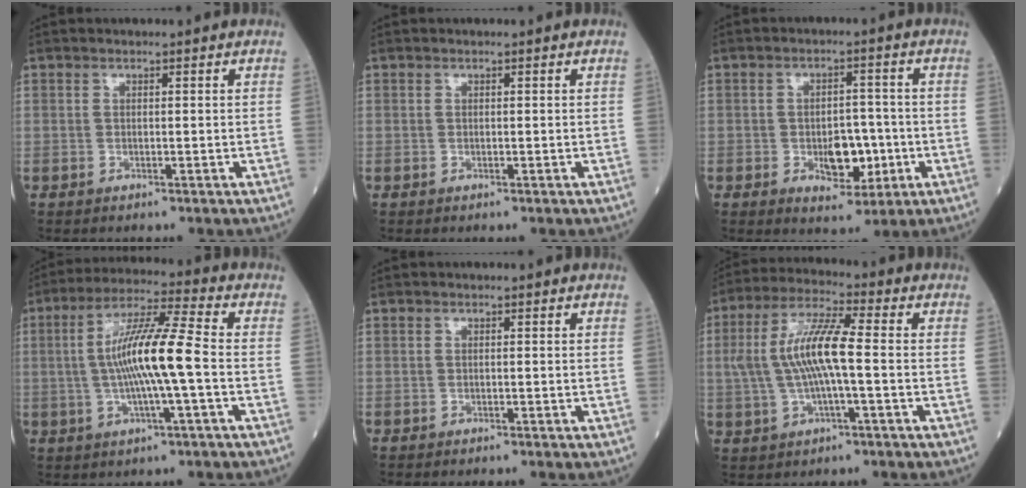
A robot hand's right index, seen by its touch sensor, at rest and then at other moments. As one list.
[{"total": 0.0}, {"total": 6.8, "force": [-1.8, 3.6, 5.5], "torque": [-0.077, 0.002, -0.021]}, {"total": 11.6, "force": [-0.9, 0.3, 11.6], "torque": [-0.216, 0.009, -0.023]}, {"total": 0.8, "force": [-0.7, 0.0, 0.4], "torque": [-0.001, 0.000, -0.011]}, {"total": 10.4, "force": [-0.1, 2.0, 10.2], "torque": [-0.213, 0.017, -0.003]}]